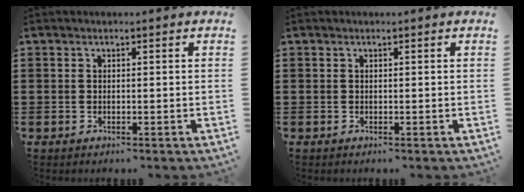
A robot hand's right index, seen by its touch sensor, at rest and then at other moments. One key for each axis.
{"total": 0.0}